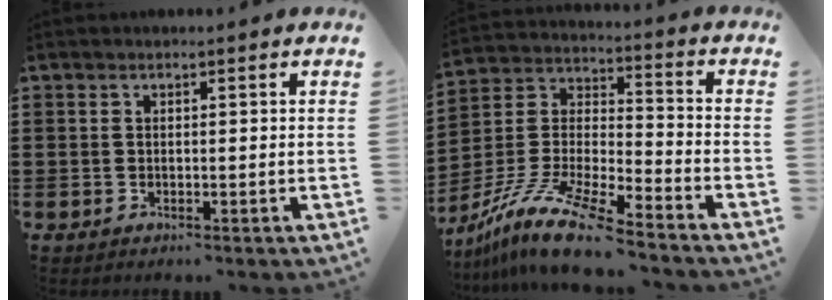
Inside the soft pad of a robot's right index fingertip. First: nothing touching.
{"total": 11.9, "force": [-10.3, 1.2, 5.8], "torque": [-0.132, 0.014, -0.209]}